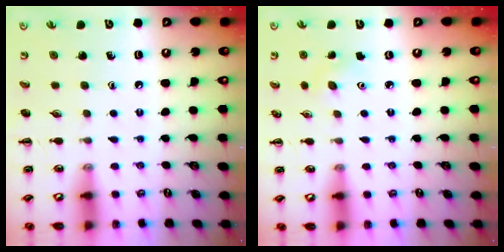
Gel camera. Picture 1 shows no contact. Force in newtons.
{"total": 4.1, "press": 3.9, "slide": 1.2}